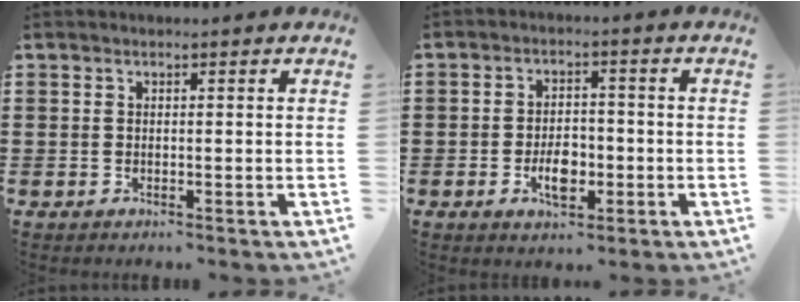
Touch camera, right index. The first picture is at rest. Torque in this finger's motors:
{"motor_torque": [1.77, -0.37, 0.47, 0.07]}